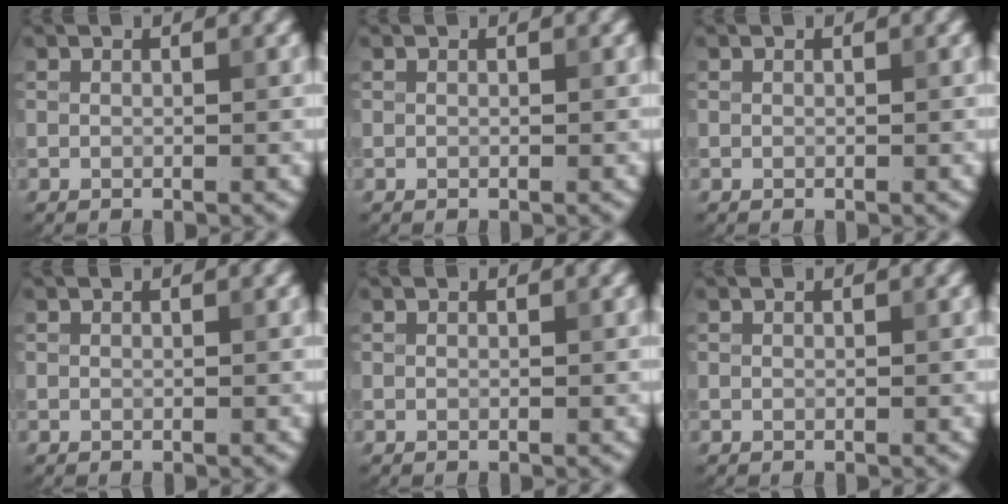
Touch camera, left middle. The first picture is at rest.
{"total": 0.0}
{"total": 0.0}
{"total": 0.0}
{"total": 0.0}
{"total": 0.0}